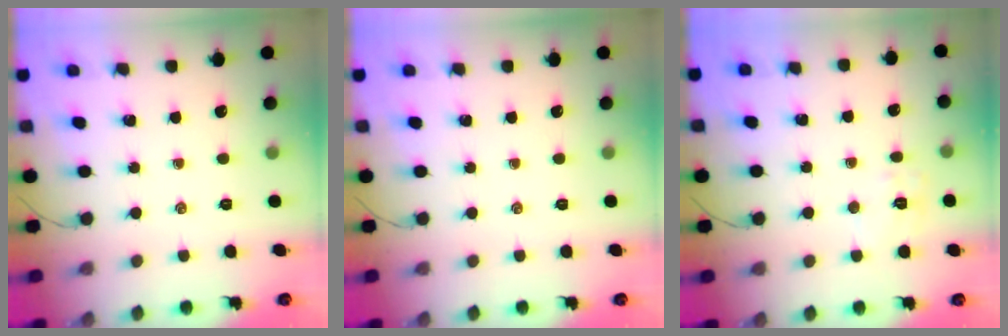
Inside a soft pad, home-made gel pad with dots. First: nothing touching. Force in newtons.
{"total": 0.0}
{"total": 6.4, "press": 6.4, "slide": 1.0}